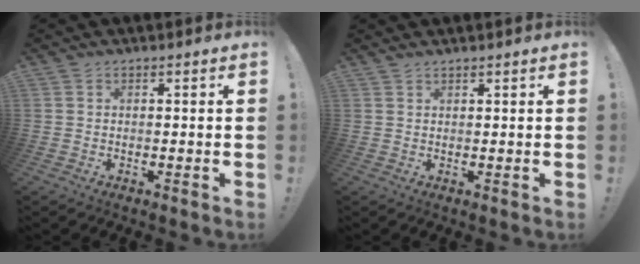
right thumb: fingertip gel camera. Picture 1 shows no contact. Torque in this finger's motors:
{"motor_torque": [0.05, 0.05, 0.38, 0.38, 0.06]}